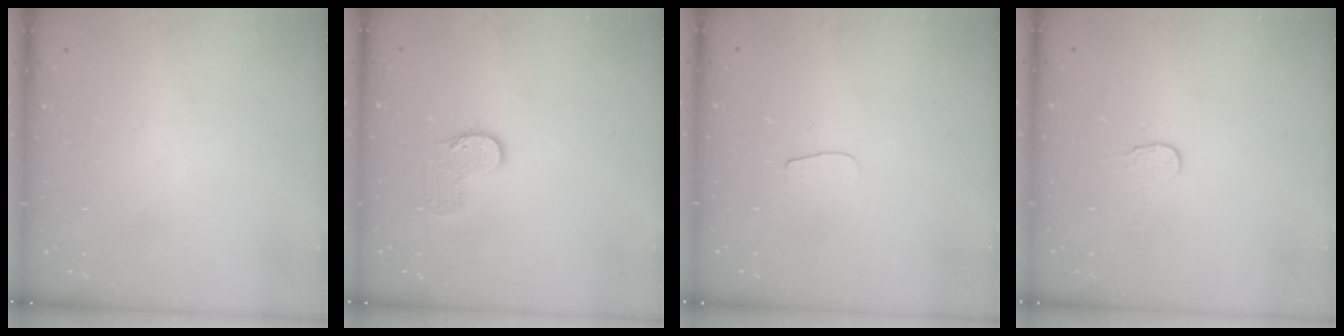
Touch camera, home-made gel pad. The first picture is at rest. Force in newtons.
{"total": 7.4, "press": 7.4, "slide": 0.2}
{"total": 3.3, "press": 3.3, "slide": 0.3}
{"total": 3.2, "press": 3.2, "slide": 0.3}